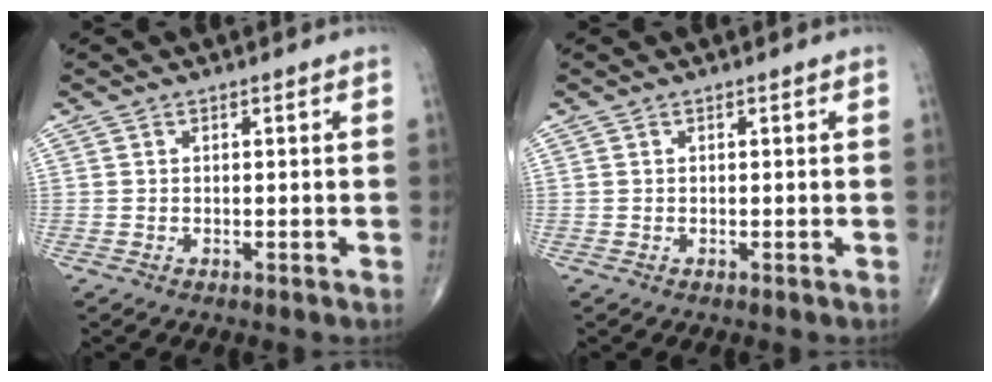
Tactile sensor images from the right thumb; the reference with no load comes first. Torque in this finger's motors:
{"motor_torque": [0.00, 0.00, 0.00, 0.00, 0.00]}